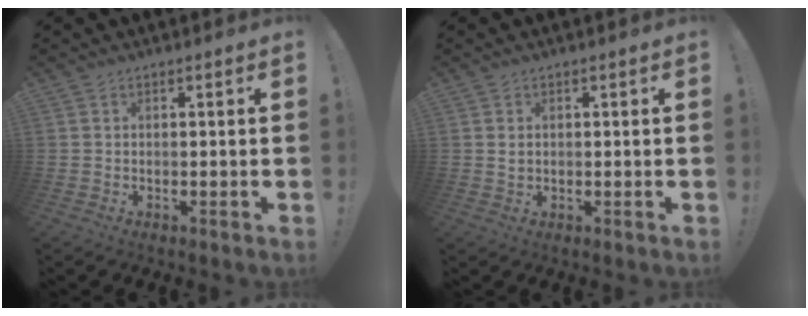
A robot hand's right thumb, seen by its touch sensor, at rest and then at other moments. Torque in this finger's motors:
{"motor_torque": [-0.17, 0.12, -0.09, 0.40, 0.02]}